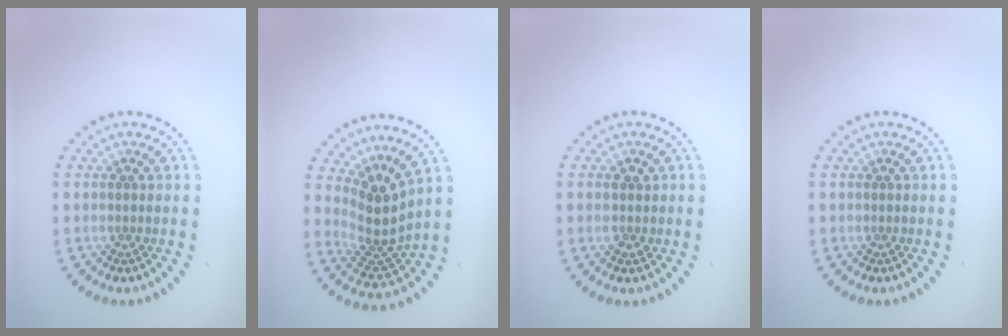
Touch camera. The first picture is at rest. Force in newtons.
{"total": 3.8, "press": 2.7, "slide": 2.7}
{"total": 1.6, "press": 1.5, "slide": 0.4}
{"total": 0.0}